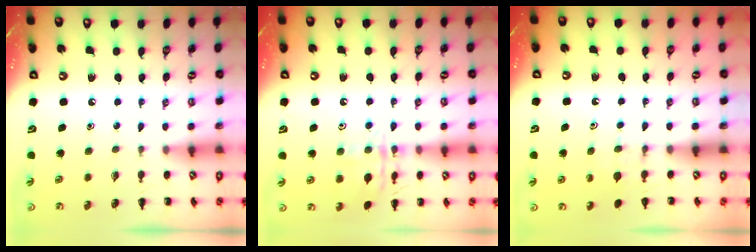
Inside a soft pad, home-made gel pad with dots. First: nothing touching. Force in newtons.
{"total": 12.2, "press": 12.2, "slide": 0.6}
{"total": 5.2, "press": 4.8, "slide": 2.0}